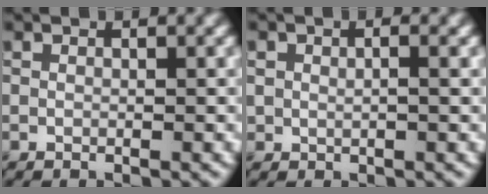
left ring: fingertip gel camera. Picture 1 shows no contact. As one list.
[{"total": 1.6, "force": [0.3, 1.1, 1.1], "torque": [-0.020, -0.002, 0.009]}]